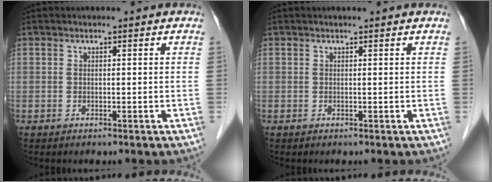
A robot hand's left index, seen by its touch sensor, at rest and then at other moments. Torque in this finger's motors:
{"motor_torque": [0.03, -0.49, 0.00, 0.01]}